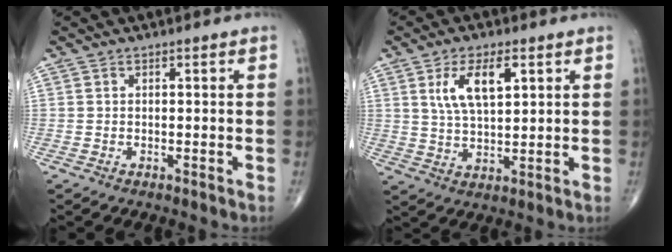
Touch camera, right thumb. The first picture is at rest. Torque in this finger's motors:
{"motor_torque": [-0.44, 0.72, 0.32, 0.07, 0.11]}